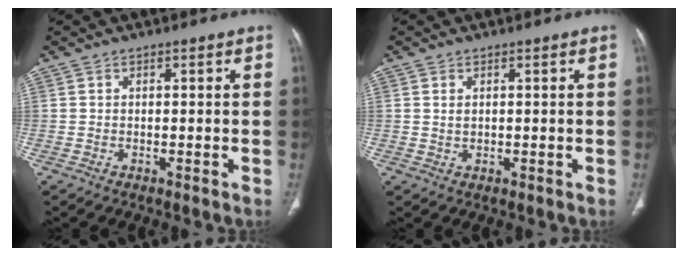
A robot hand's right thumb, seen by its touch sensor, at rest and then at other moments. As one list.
[{"total": 1.3, "force": [0.5, 0.8, 0.9], "torque": [-0.017, -0.002, 0.016]}]